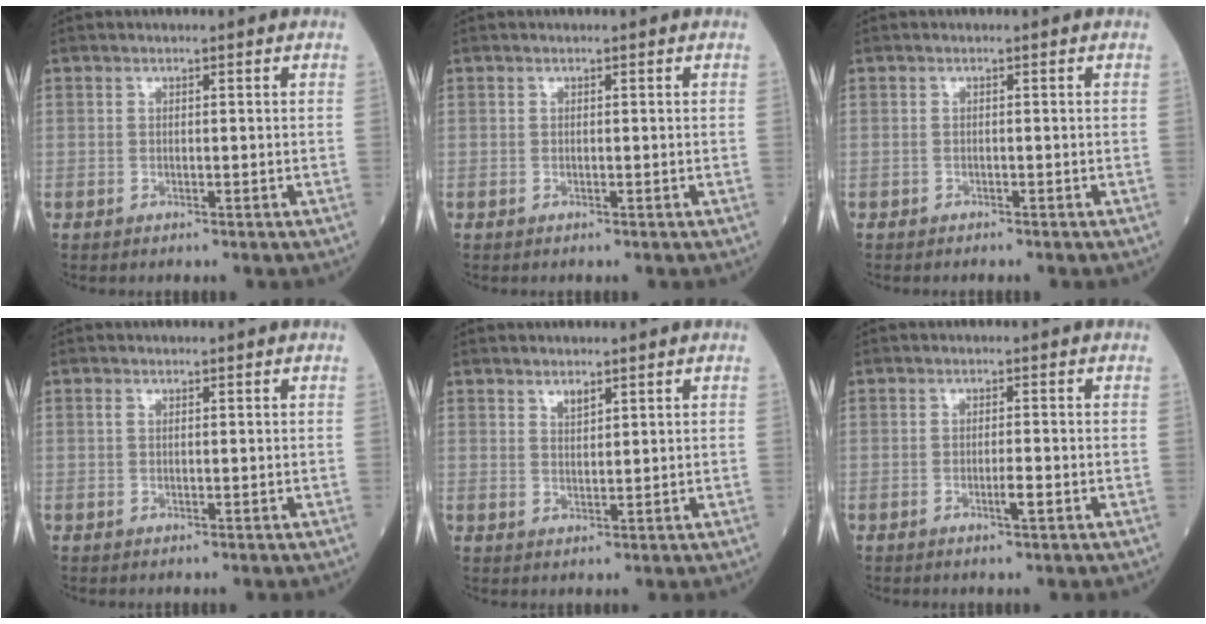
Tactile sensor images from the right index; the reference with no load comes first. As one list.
[{"total": 0.0}, {"total": 0.5, "force": [-0.5, 0.1, 0.0], "torque": [-0.006, 0.000, -0.011]}, {"total": 0.5, "force": [0.3, 0.2, 0.4], "torque": [-0.015, 0.006, 0.005]}, {"total": 1.7, "force": [1.4, 0.5, 0.9], "torque": [-0.018, -0.003, 0.027]}, {"total": 1.8, "force": [-0.8, 0.1, 1.7], "torque": [-0.029, -0.002, -0.014]}]